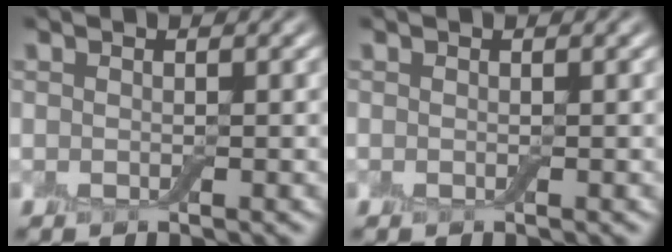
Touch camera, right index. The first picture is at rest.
{"total": 0.0}